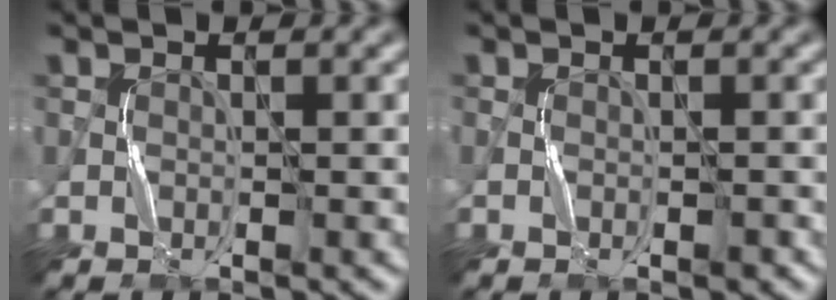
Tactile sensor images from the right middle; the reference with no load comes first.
{"total": 0.8, "force": [-0.4, 0.4, 0.5], "torque": [-0.014, 0.002, -0.006]}